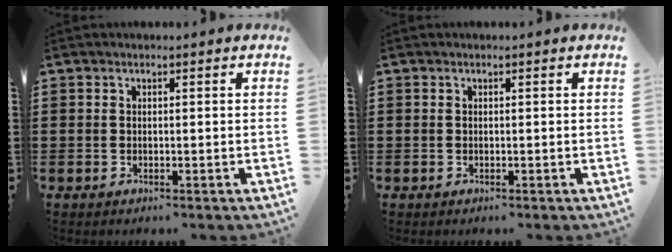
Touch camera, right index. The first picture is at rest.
{"total": 0.0}